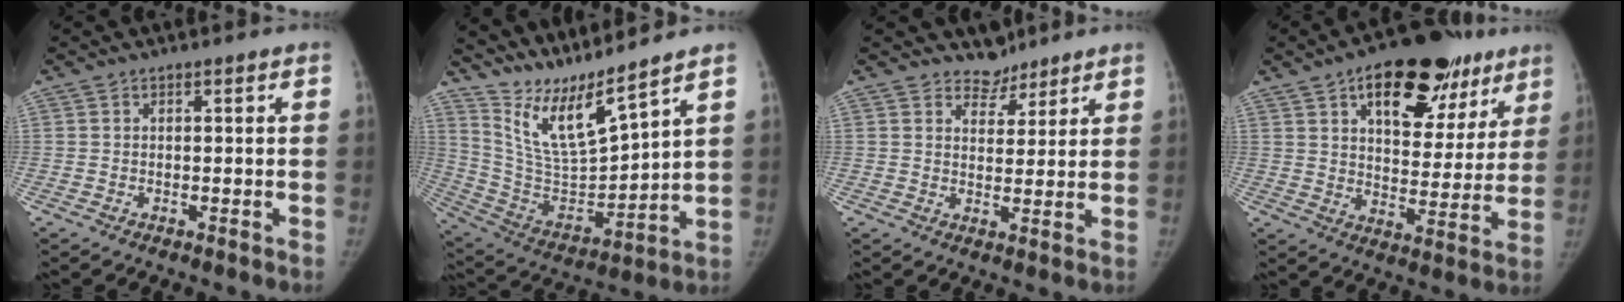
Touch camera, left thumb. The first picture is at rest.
{"total": 13.7, "force": [11.8, 0.6, 6.9], "torque": [-0.121, -0.080, 0.245]}
{"total": 4.3, "force": [3.6, 2.3, -0.3], "torque": [0.034, -0.029, 0.056]}
{"total": 23.2, "force": [12.7, 12.1, 15.2], "torque": [-0.164, -0.014, 0.183]}